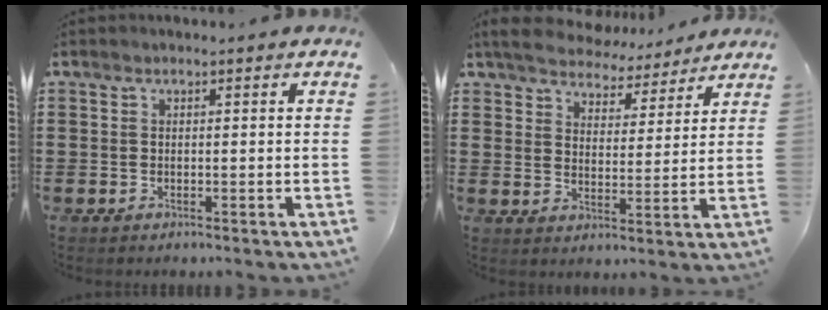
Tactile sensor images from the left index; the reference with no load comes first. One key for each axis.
{"total": 5.7, "fx": 5.6, "fy": 0.8, "fz": 0.6, "tx": -0.043, "ty": -0.036, "tz": 0.099}